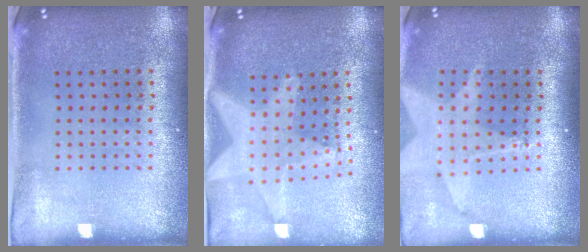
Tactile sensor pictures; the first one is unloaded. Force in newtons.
{"total": 2.1, "press": 1.7, "slide": 1.2}
{"total": 2.0, "press": 1.6, "slide": 1.3}